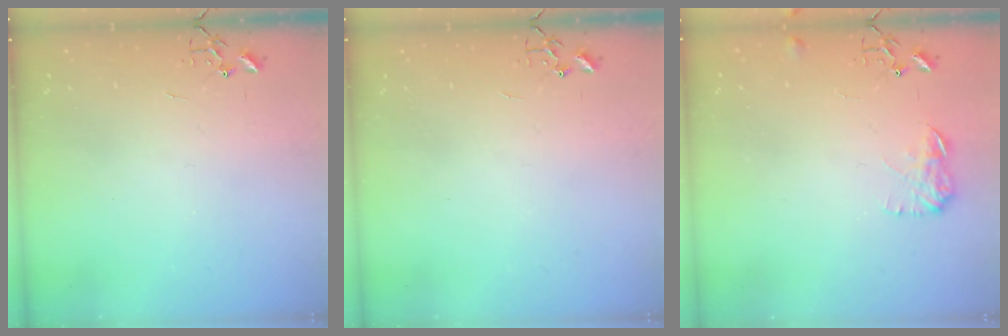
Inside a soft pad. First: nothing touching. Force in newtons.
{"total": 0.0}
{"total": 8.2, "press": 8.2, "slide": 0.4}